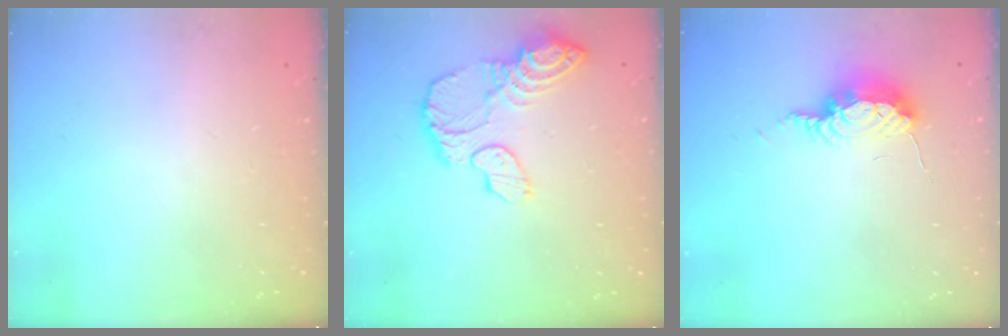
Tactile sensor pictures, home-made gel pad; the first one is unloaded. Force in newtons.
{"total": 14.9, "press": 14.8, "slide": 1.5}
{"total": 7.7, "press": 7.6, "slide": 1.2}